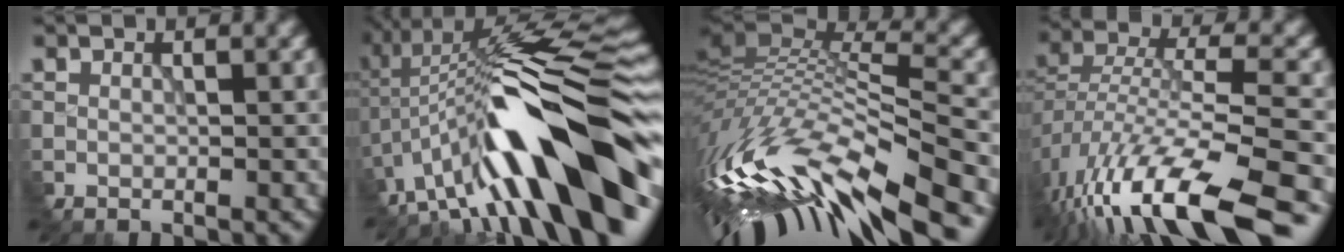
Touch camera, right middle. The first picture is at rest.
{"total": 14.7, "force": [-5.6, 3.5, 13.1], "torque": [-0.193, 0.035, -0.086]}
{"total": 15.6, "force": [-7.6, 5.3, 12.5], "torque": [-0.271, -0.002, -0.124]}
{"total": 13.8, "force": [-9.2, 4.7, 9.2], "torque": [-0.188, -0.001, -0.149]}